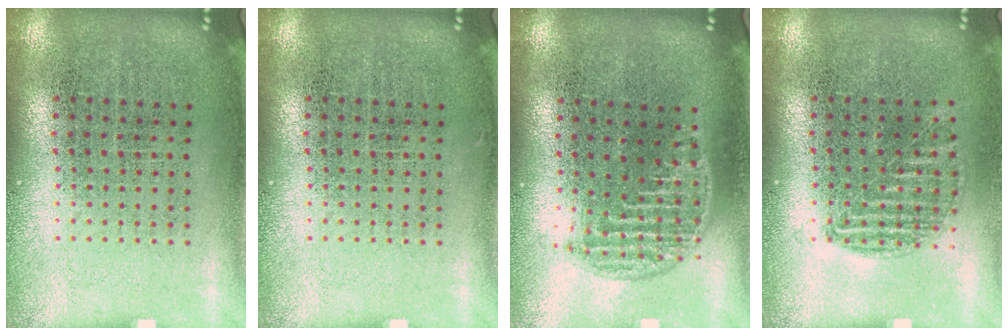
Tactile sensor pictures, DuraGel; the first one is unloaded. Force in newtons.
{"total": 0.0}
{"total": 1.3, "press": 1.1, "slide": 0.6}
{"total": 0.9, "press": 0.8, "slide": 0.3}